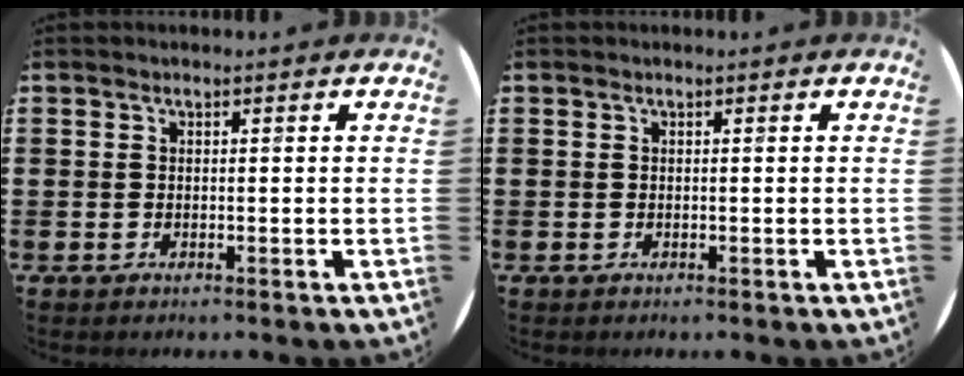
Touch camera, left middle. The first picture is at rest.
{"total": 0.0}